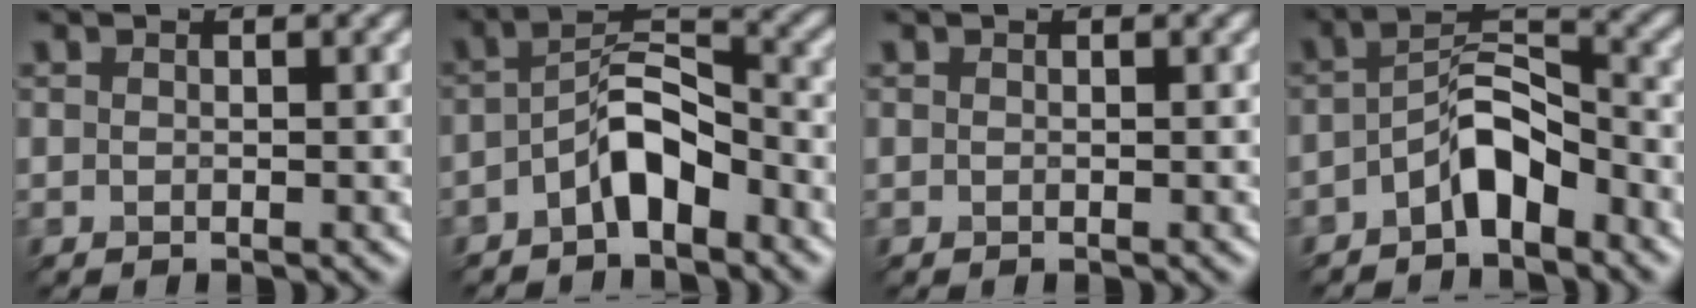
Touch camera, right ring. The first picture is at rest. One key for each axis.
{"total": 4.2, "fx": -3.1, "fy": 1.0, "fz": 2.6, "tx": -0.057, "ty": 0.019, "tz": -0.050}
{"total": 0.0}
{"total": 4.2, "fx": -3.3, "fy": 1.0, "fz": 2.5, "tx": -0.054, "ty": 0.018, "tz": -0.053}